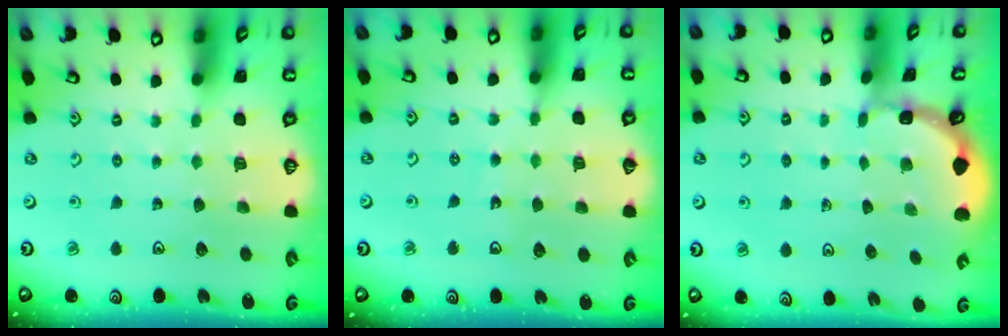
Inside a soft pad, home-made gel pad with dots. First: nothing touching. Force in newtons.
{"total": 7.1, "press": 6.6, "slide": 2.6}
{"total": 1.0, "press": 0.9, "slide": 0.2}